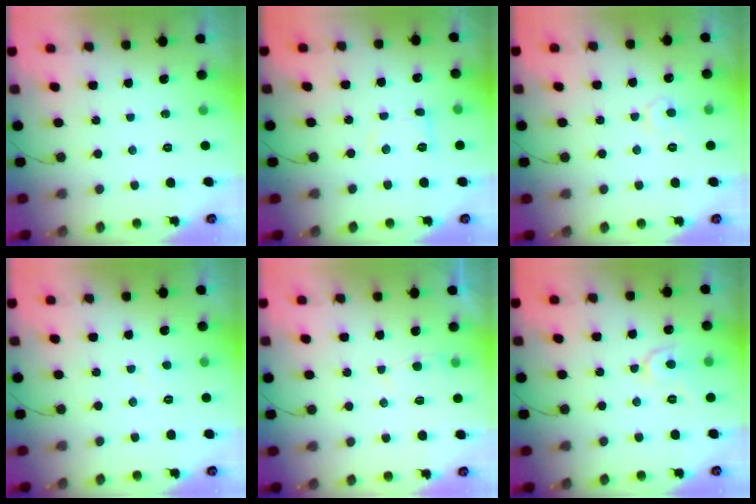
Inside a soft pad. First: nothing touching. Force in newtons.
{"total": 5.0, "press": 4.9, "slide": 0.6}
{"total": 5.6, "press": 5.6, "slide": 0.5}
{"total": 2.6, "press": 2.6, "slide": 0.2}
{"total": 3.6, "press": 3.5, "slide": 0.4}
{"total": 6.6, "press": 6.5, "slide": 0.7}